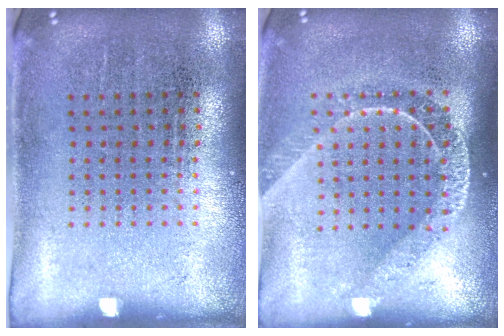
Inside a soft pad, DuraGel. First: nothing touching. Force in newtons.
{"total": 1.7, "press": 1.5, "slide": 0.8}